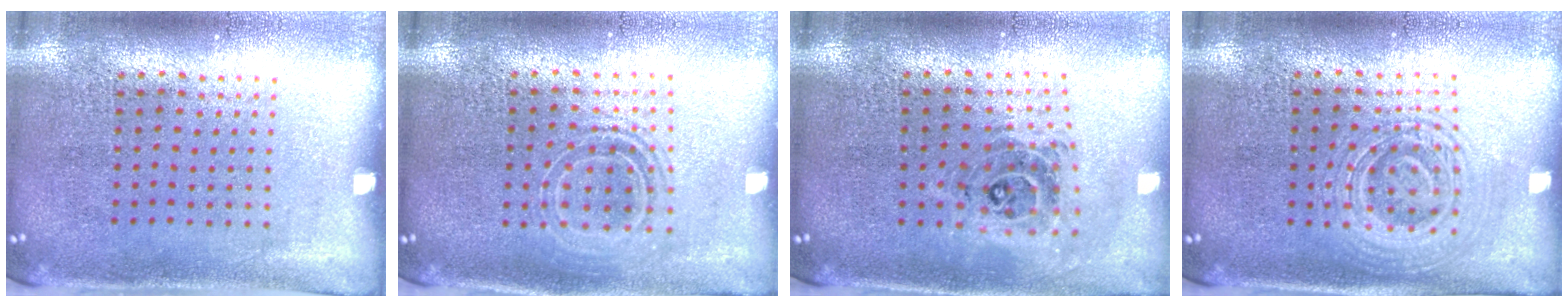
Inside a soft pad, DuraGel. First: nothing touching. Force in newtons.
{"total": 1.6, "press": 1.2, "slide": 1.0}
{"total": 0.9, "press": 0.9, "slide": 0.1}
{"total": 2.9, "press": 2.8, "slide": 0.5}